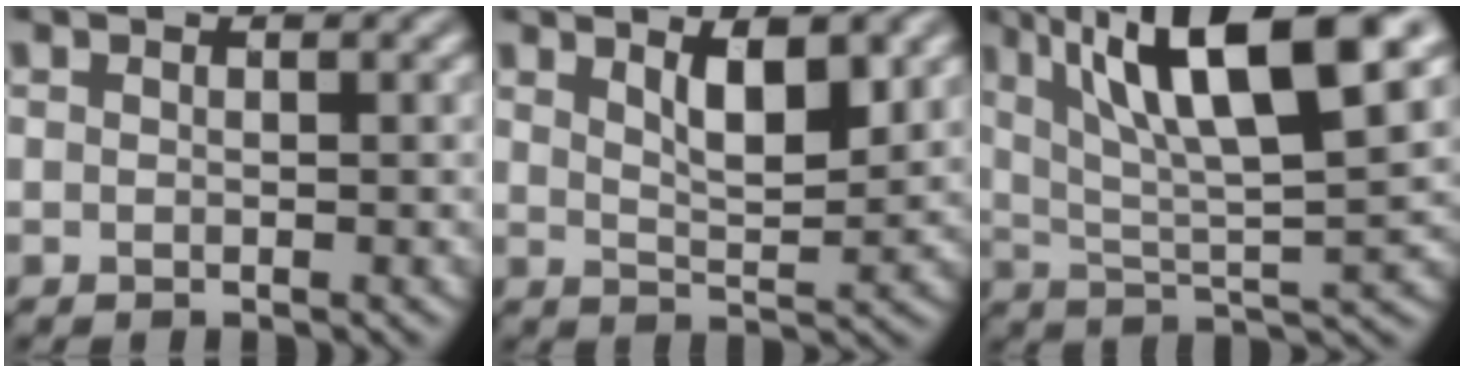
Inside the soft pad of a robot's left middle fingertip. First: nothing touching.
{"total": 4.4, "force": [2.1, 1.3, 3.6], "torque": [-0.058, -0.006, 0.033]}
{"total": 12.5, "force": [6.0, 3.0, 10.5], "torque": [-0.173, 0.011, 0.103]}